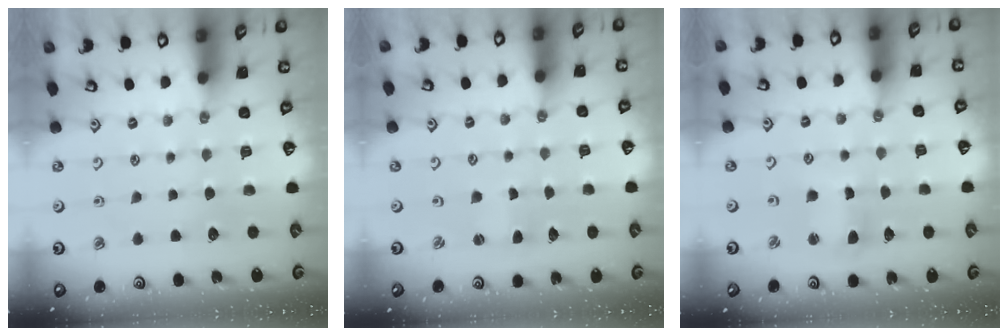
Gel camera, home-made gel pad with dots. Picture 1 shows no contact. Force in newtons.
{"total": 1.6, "press": 1.5, "slide": 0.3}
{"total": 3.8, "press": 3.7, "slide": 0.5}